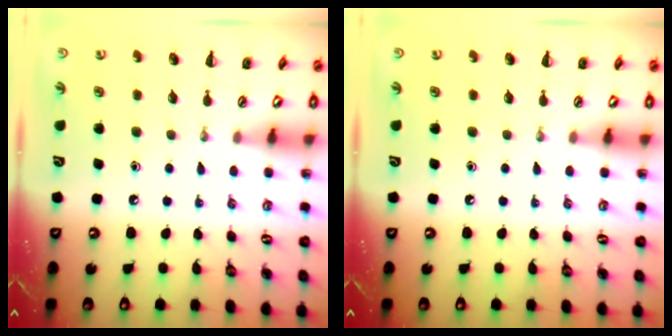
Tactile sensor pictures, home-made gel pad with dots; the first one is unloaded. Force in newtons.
{"total": 0.0}